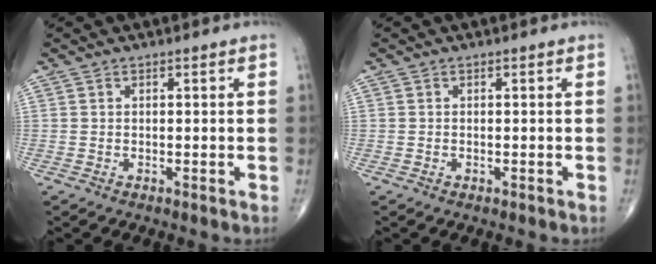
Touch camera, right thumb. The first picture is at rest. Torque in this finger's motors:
{"motor_torque": [0.43, 0.28, -0.27, 0.04, 0.00]}